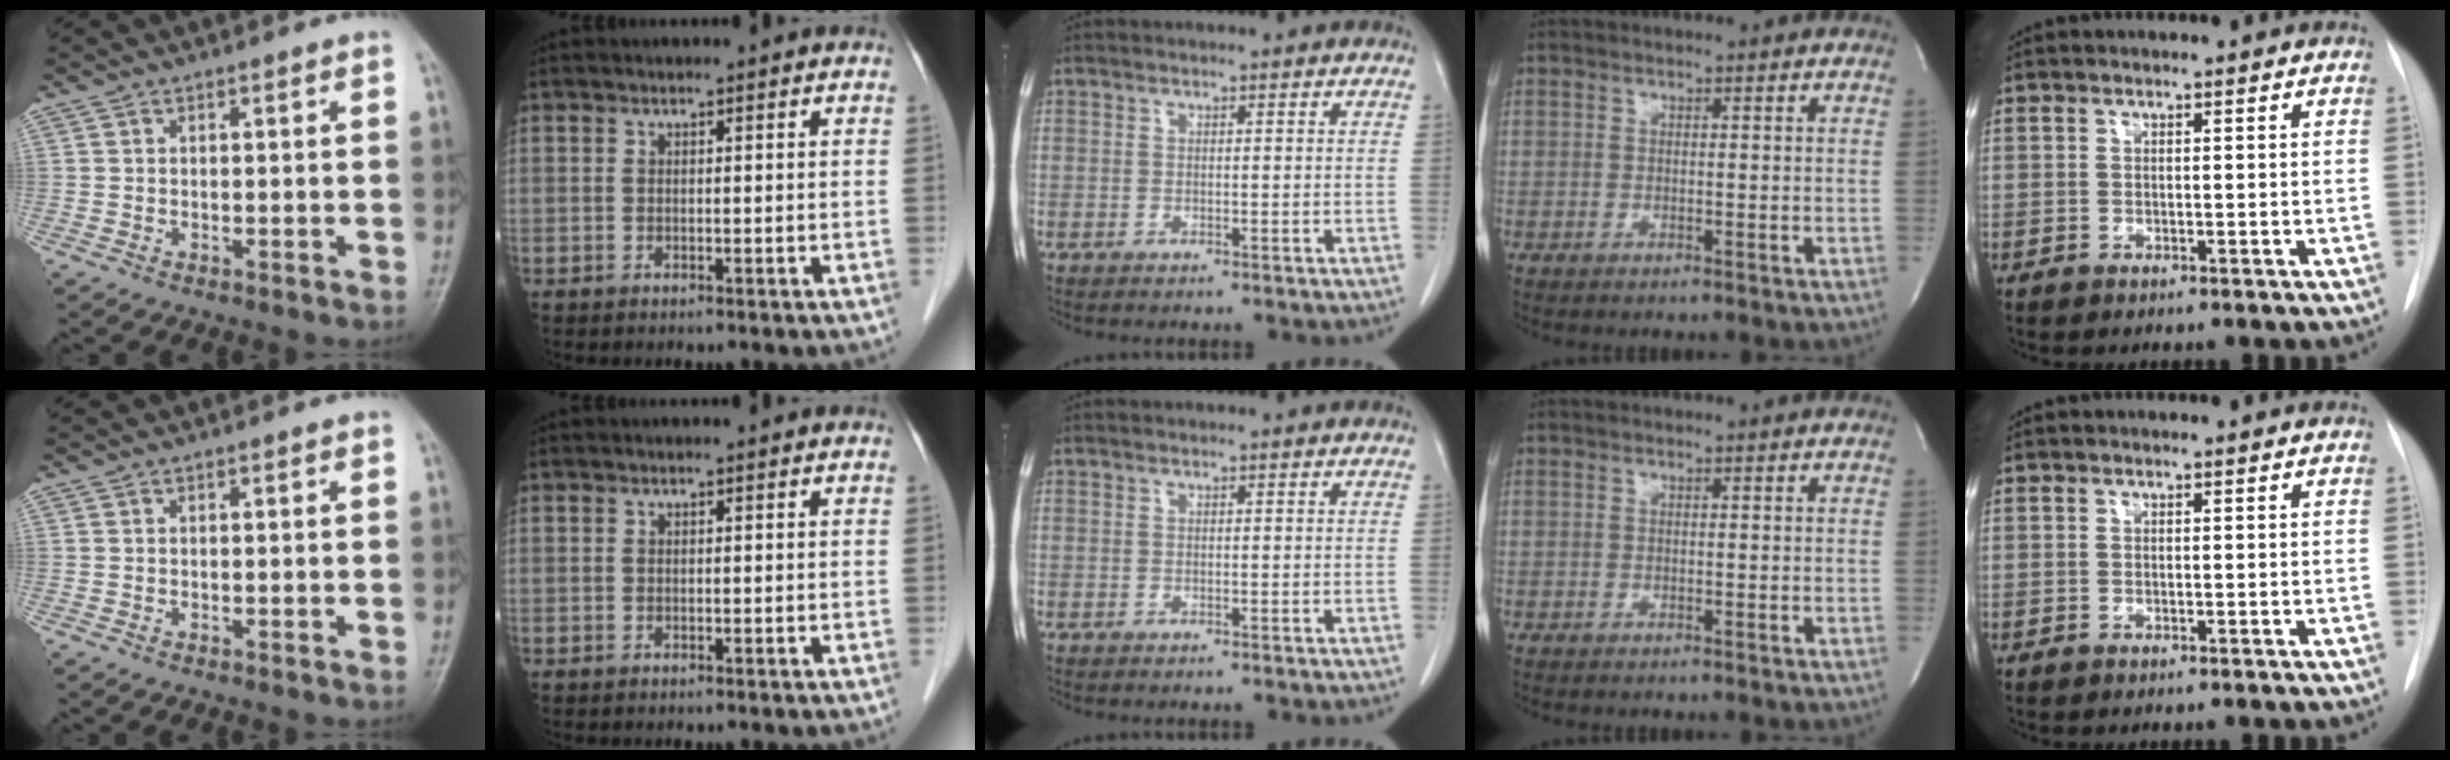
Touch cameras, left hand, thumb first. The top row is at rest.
{}